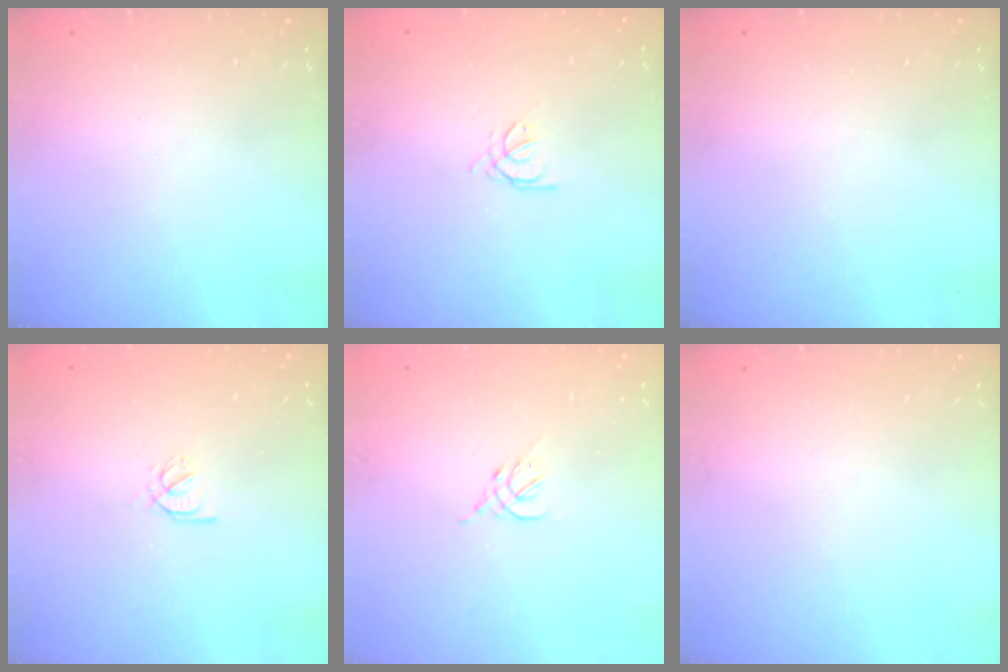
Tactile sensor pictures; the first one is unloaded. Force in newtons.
{"total": 1.4, "press": 1.3, "slide": 0.3}
{"total": 0.0}
{"total": 2.1, "press": 2.1, "slide": 0.2}
{"total": 2.3, "press": 2.2, "slide": 0.5}
{"total": 0.0}